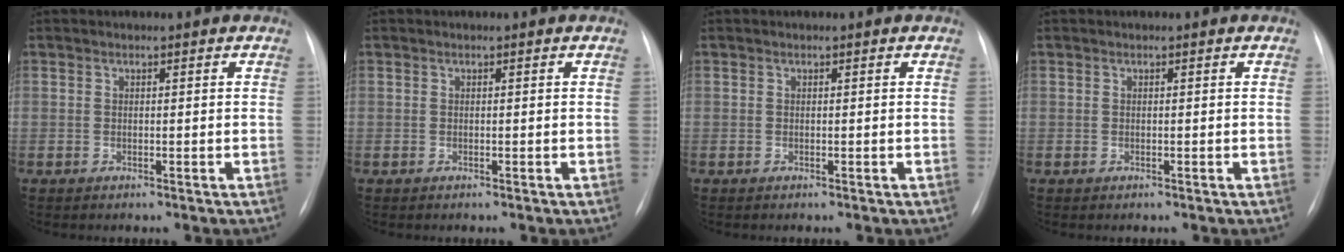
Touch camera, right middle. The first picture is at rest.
{"total": 0.0}
{"total": 0.0}
{"total": 0.0}